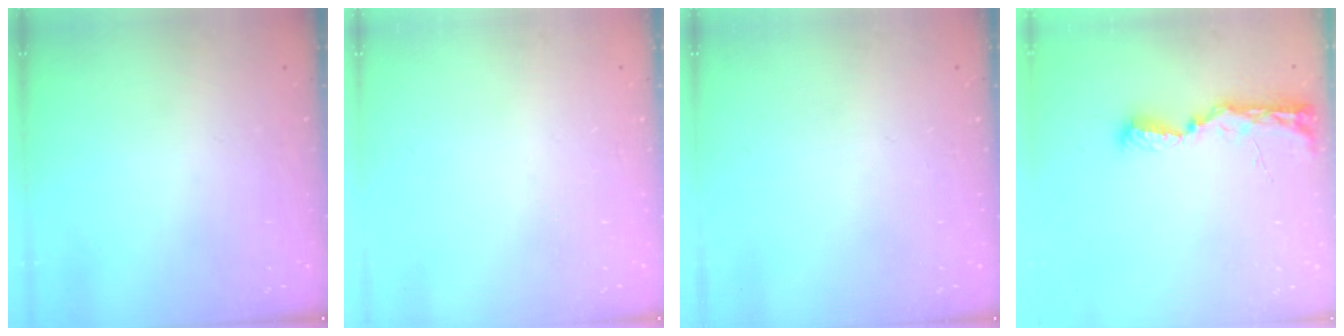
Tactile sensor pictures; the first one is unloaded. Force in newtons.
{"total": 0.0}
{"total": 0.0}
{"total": 8.8, "press": 8.8, "slide": 1.0}